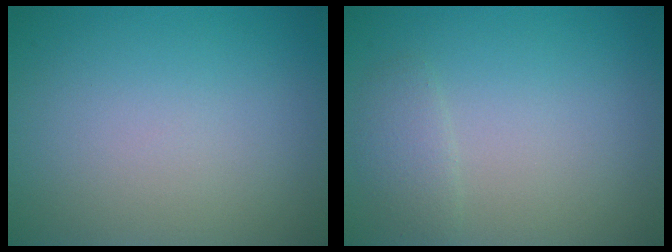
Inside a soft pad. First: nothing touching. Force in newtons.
{"total": 1.4, "press": 1.4, "slide": 0.1}